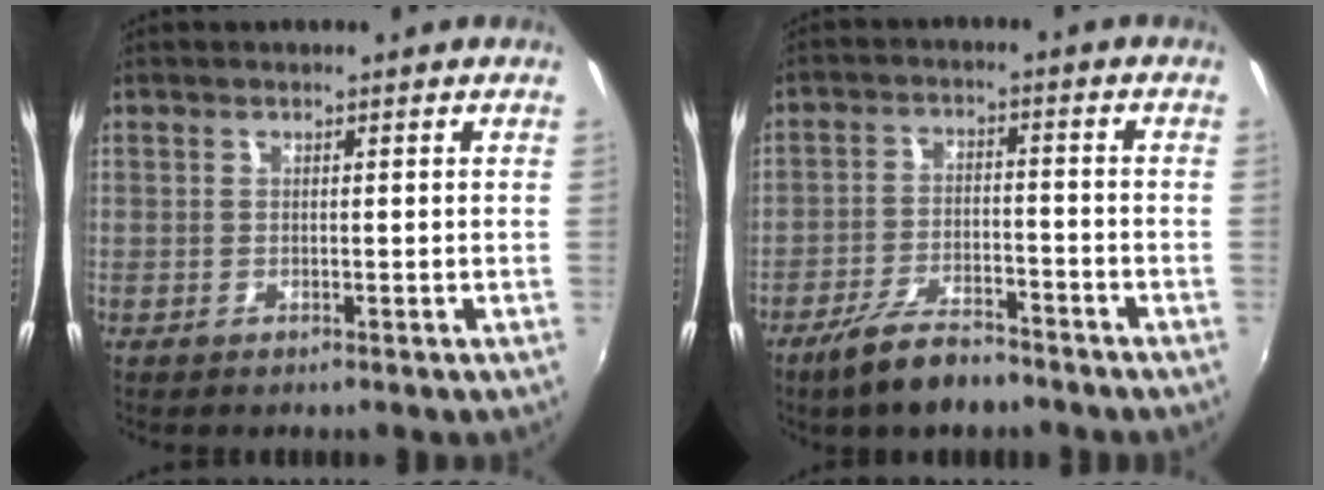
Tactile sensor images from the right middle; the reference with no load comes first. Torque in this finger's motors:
{"motor_torque": [1.21, -0.93, 0.66, 0.21]}